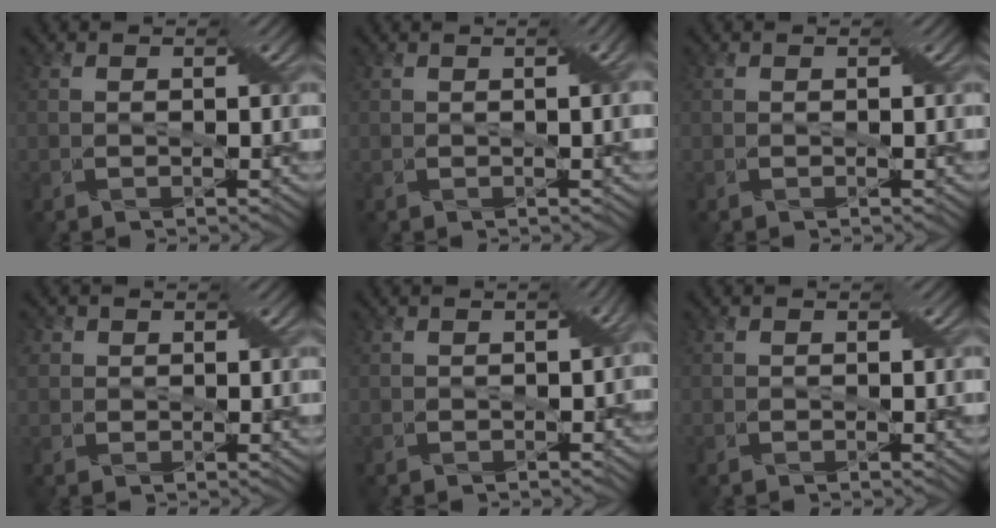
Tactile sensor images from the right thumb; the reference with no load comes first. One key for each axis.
{"total": 2.3, "fx": 0.1, "fy": 0.3, "fz": 2.2, "tx": -0.031, "ty": 0.009, "tz": 0.002}
{"total": 0.0}
{"total": 2.3, "fx": 0.9, "fy": 1.9, "fz": 0.8, "tx": -0.016, "ty": 0.011, "tz": 0.007}
{"total": 2.7, "fx": -0.5, "fy": 1.7, "fz": 2.1, "tx": -0.025, "ty": -0.007, "tz": -0.005}
{"total": 0.0}